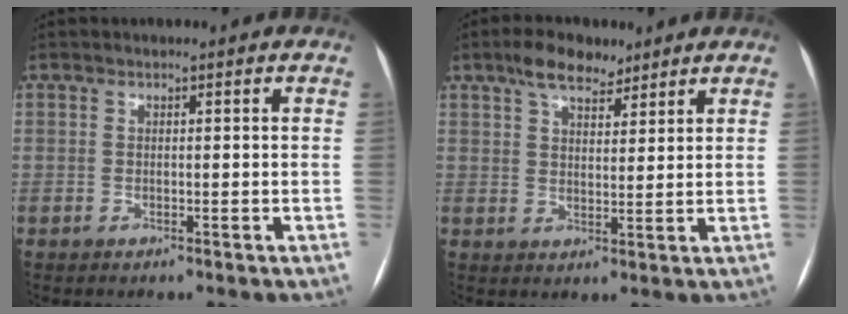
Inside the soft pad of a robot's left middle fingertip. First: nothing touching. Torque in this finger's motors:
{"motor_torque": [0.12, -0.18, 0.03, 0.00]}